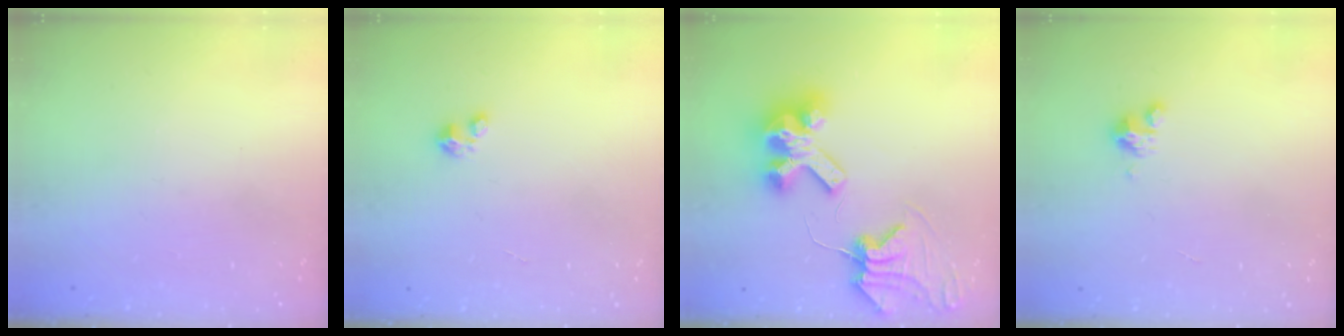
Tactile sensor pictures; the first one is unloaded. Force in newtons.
{"total": 1.5, "press": 1.5, "slide": 0.1}
{"total": 11.3, "press": 11.2, "slide": 1.3}
{"total": 2.8, "press": 2.8, "slide": 0.2}